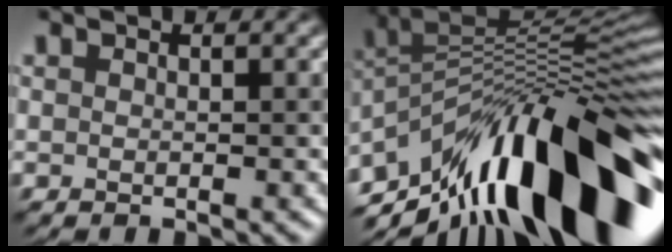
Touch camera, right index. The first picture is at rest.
{"total": 16.6, "force": [-7.5, 6.3, 13.3], "torque": [-0.206, 0.029, -0.141]}